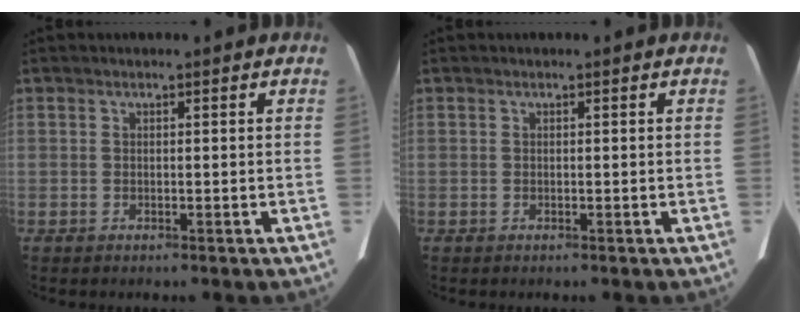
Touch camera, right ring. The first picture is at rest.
{"total": 0.0}